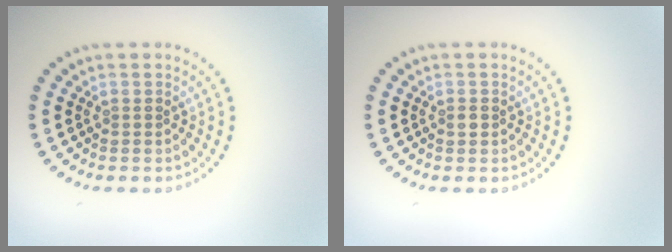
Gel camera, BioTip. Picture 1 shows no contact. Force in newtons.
{"total": 0.9, "press": 0.9, "slide": 0.3}